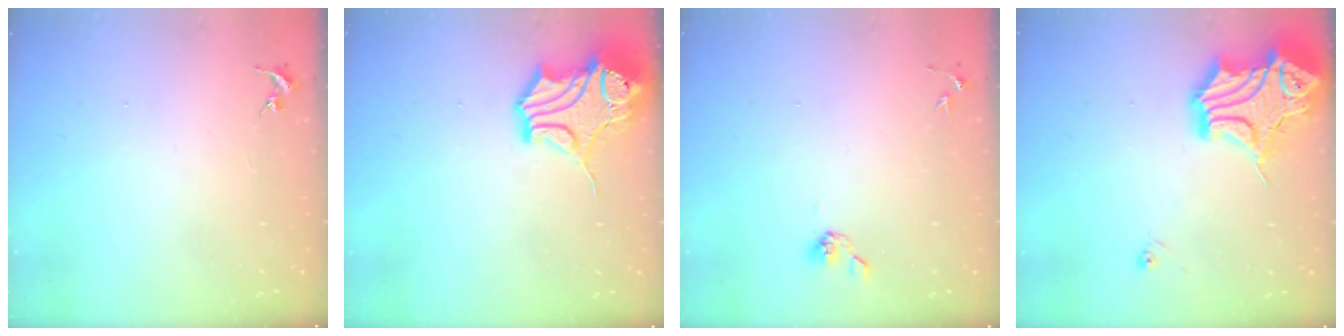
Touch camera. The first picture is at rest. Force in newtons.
{"total": 15.4, "press": 15.2, "slide": 2.5}
{"total": 5.5, "press": 5.2, "slide": 1.8}
{"total": 20.1, "press": 20.0, "slide": 2.2}